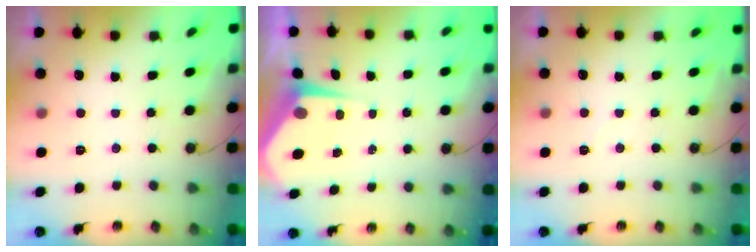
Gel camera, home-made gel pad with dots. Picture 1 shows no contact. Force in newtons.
{"total": 5.1, "press": 5.1, "slide": 0.5}
{"total": 3.2, "press": 3.2, "slide": 0.3}